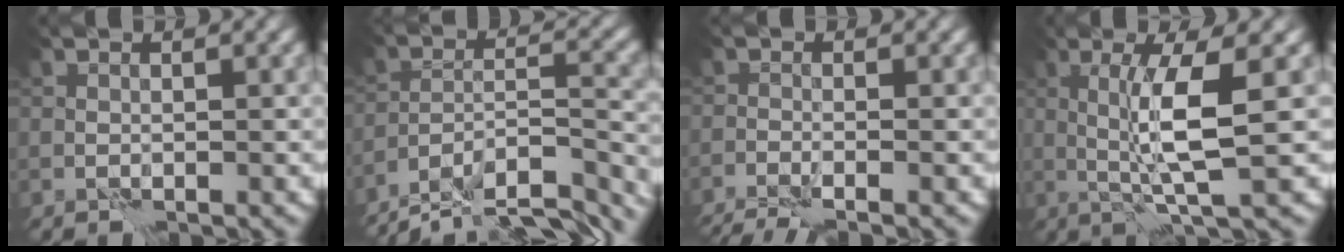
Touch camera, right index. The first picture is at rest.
{"total": 12.0, "force": [-10.6, 3.0, 4.7], "torque": [-0.068, 0.005, -0.149]}
{"total": 4.5, "force": [-3.9, 0.6, 2.2], "torque": [-0.040, -0.016, -0.064]}
{"total": 5.1, "force": [0.8, 0.2, 5.0], "torque": [-0.102, 0.001, 0.018]}